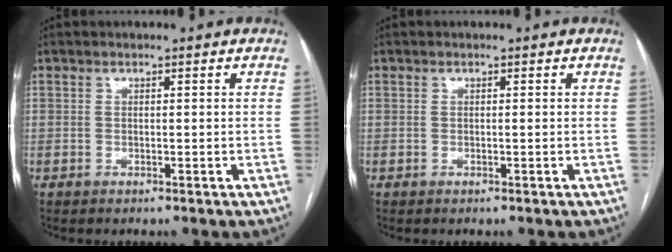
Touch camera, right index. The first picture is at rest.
{"total": 0.0}